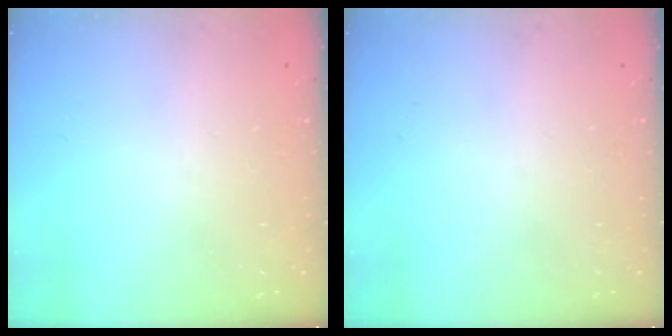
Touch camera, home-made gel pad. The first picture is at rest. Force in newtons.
{"total": 0.0}